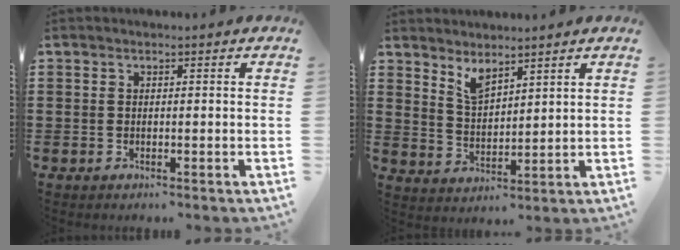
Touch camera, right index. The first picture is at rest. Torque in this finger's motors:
{"motor_torque": [0.00, 0.09, 0.05, 0.08]}